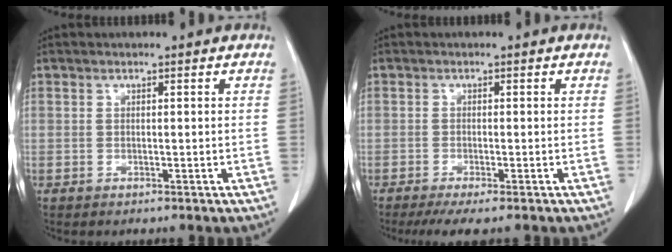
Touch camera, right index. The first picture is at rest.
{"total": 4.7, "force": [-3.6, 0.4, 3.0], "torque": [-0.039, -0.010, -0.056]}